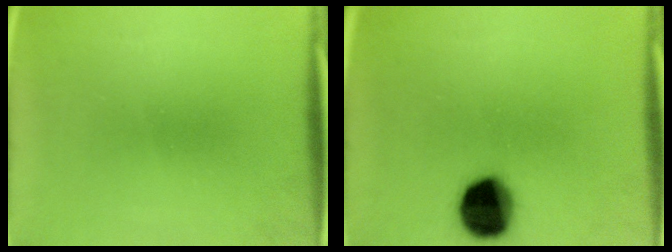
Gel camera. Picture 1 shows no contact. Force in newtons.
{"total": 12.8}